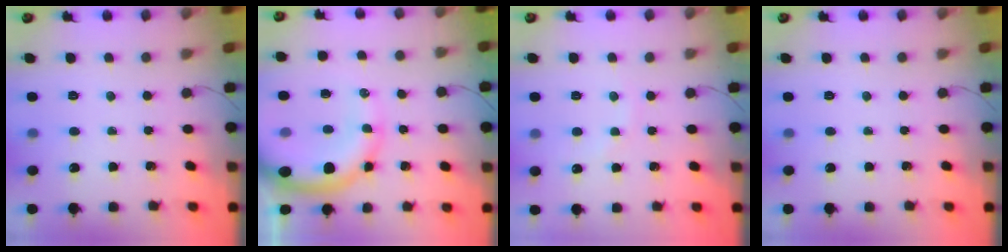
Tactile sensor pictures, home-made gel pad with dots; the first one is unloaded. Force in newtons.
{"total": 15.6, "press": 15.3, "slide": 2.6}
{"total": 3.4, "press": 3.2, "slide": 1.0}
{"total": 0.0}